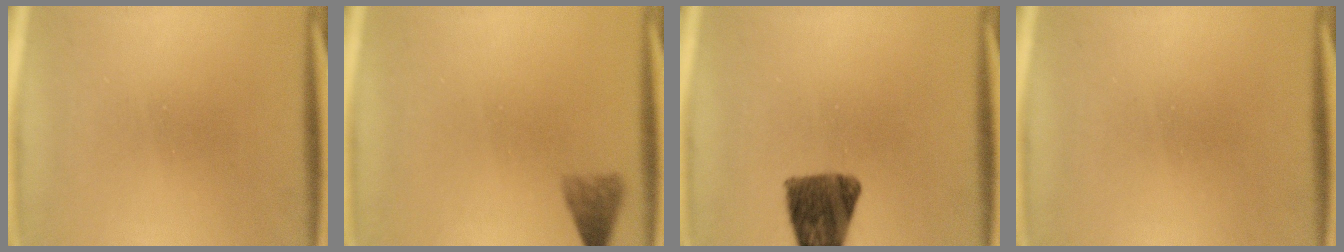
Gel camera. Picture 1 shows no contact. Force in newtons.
{"total": 2.9}
{"total": 8.6}
{"total": 1.6}